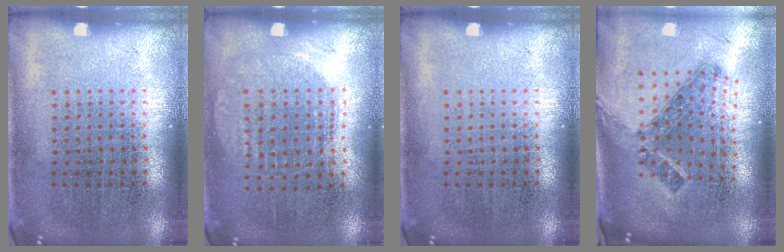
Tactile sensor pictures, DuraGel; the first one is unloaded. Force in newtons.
{"total": 0.9, "press": 0.8, "slide": 0.3}
{"total": 0.0}
{"total": 1.4, "press": 1.0, "slide": 0.9}